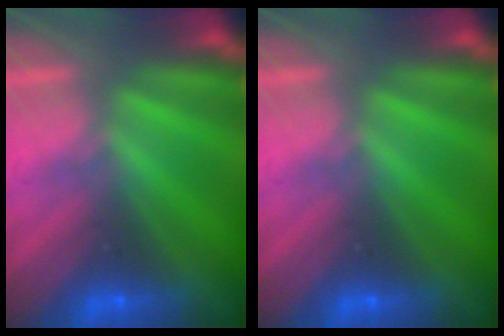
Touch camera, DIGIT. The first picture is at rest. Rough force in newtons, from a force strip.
{"total": 0.0}